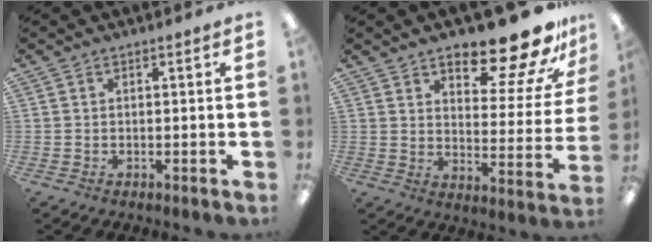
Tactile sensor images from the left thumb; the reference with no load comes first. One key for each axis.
{"total": 19.2, "fx": 15.2, "fy": 6.1, "fz": 10.0, "tx": -0.131, "ty": -0.112, "tz": 0.246}